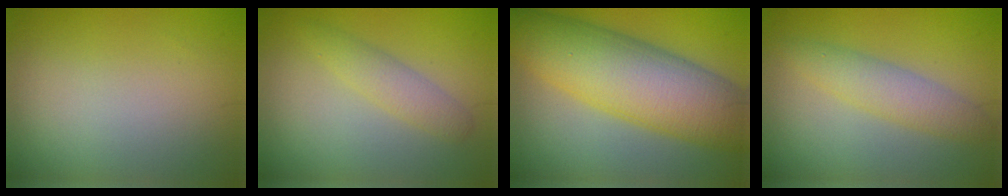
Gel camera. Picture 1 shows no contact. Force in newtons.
{"total": 2.3, "press": 2.3, "slide": 0.0}
{"total": 11.4, "press": 11.4, "slide": 0.2}
{"total": 3.3, "press": 3.3, "slide": 0.1}